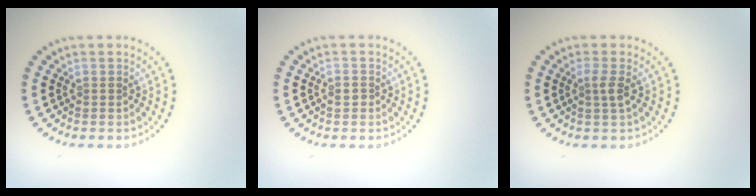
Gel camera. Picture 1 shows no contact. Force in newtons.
{"total": 0.5, "press": 0.5, "slide": 0.1}
{"total": 1.4, "press": 1.1, "slide": 0.9}